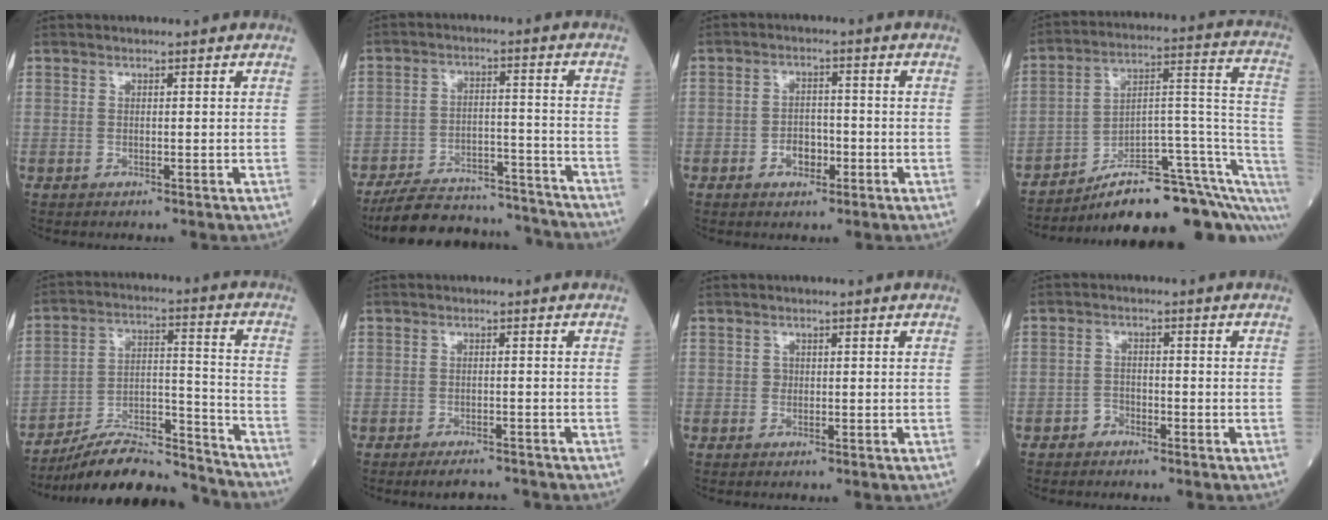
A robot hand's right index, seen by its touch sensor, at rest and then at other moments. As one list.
[{"total": 16.4, "force": [-15.5, 3.7, 4.0], "torque": [-0.068, 0.020, -0.224]}, {"total": 3.5, "force": [-1.5, 2.3, 2.2], "torque": [-0.032, 0.006, -0.025]}, {"total": 20.9, "force": [-15.9, 4.8, 12.6], "torque": [-0.094, 0.057, -0.228]}, {"total": 16.5, "force": [-15.7, 1.8, 4.7], "torque": [-0.080, 0.034, -0.259]}, {"total": 3.8, "force": [-3.4, 0.8, 1.3], "torque": [-0.018, -0.006, -0.052]}, {"total": 0.6, "force": [0.0, 0.6, 0.2], "torque": [0.000, 0.002, -0.001]}, {"total": 1.8, "force": [-1.4, 1.1, 0.3], "torque": [-0.003, 0.006, -0.028]}]